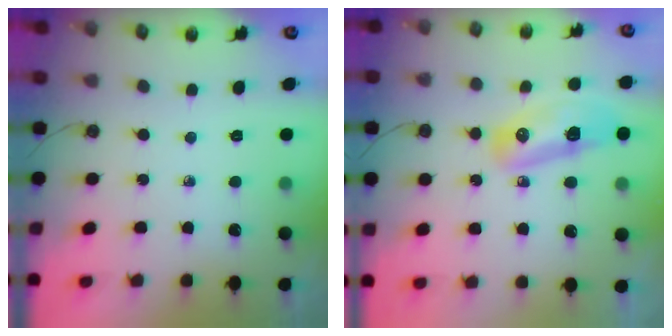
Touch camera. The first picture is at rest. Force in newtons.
{"total": 17.9, "press": 14.0, "slide": 11.1}